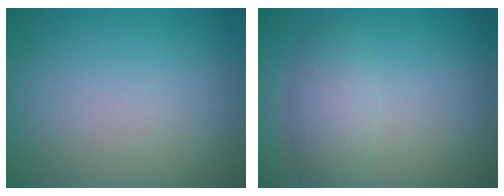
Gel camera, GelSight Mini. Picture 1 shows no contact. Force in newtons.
{"total": 2.7, "press": 2.7, "slide": 0.1}